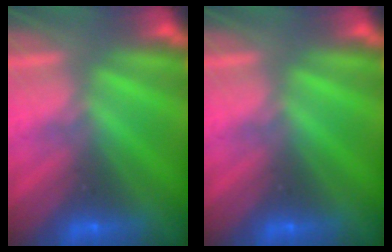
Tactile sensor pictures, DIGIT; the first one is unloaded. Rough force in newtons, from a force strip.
{"total": 0.0}